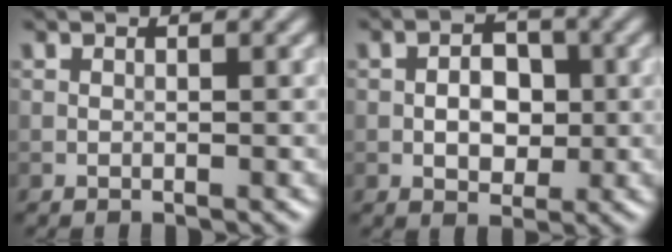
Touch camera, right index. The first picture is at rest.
{"total": 3.2, "force": [-0.3, 2.2, 2.3], "torque": [-0.036, 0.003, -0.007]}